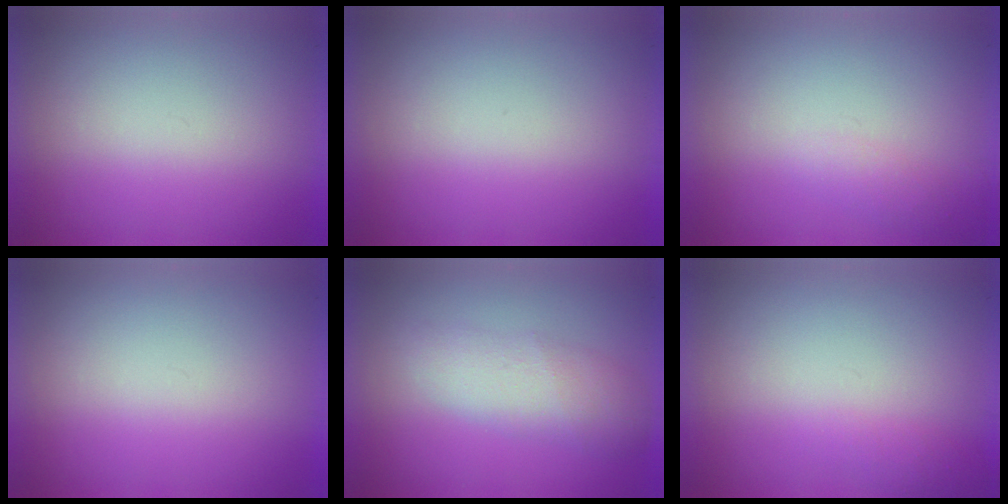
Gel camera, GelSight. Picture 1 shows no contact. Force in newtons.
{"total": 0.0}
{"total": 1.2}
{"total": 0.0}
{"total": 2.6}
{"total": 1.0}